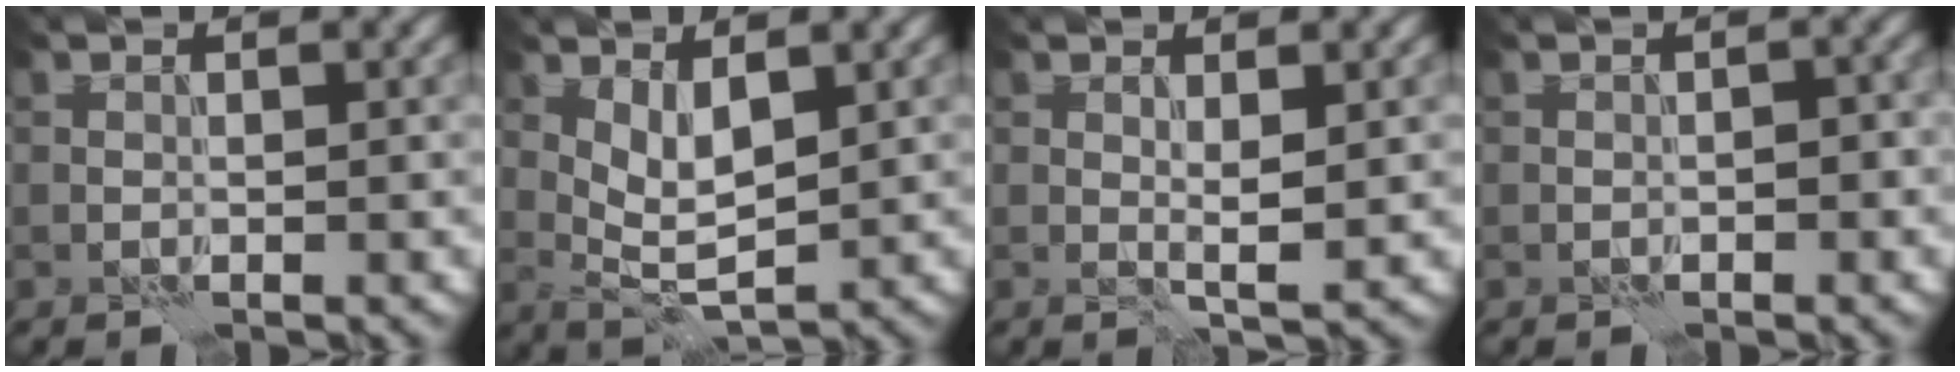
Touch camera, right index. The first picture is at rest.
{"total": 3.4, "force": [0.8, 1.1, 3.1], "torque": [-0.062, -0.007, 0.018]}
{"total": 1.6, "force": [0.3, 0.0, 1.6], "torque": [-0.028, -0.003, 0.005]}
{"total": 1.7, "force": [-0.4, 0.9, 1.3], "torque": [-0.013, 0.002, -0.006]}